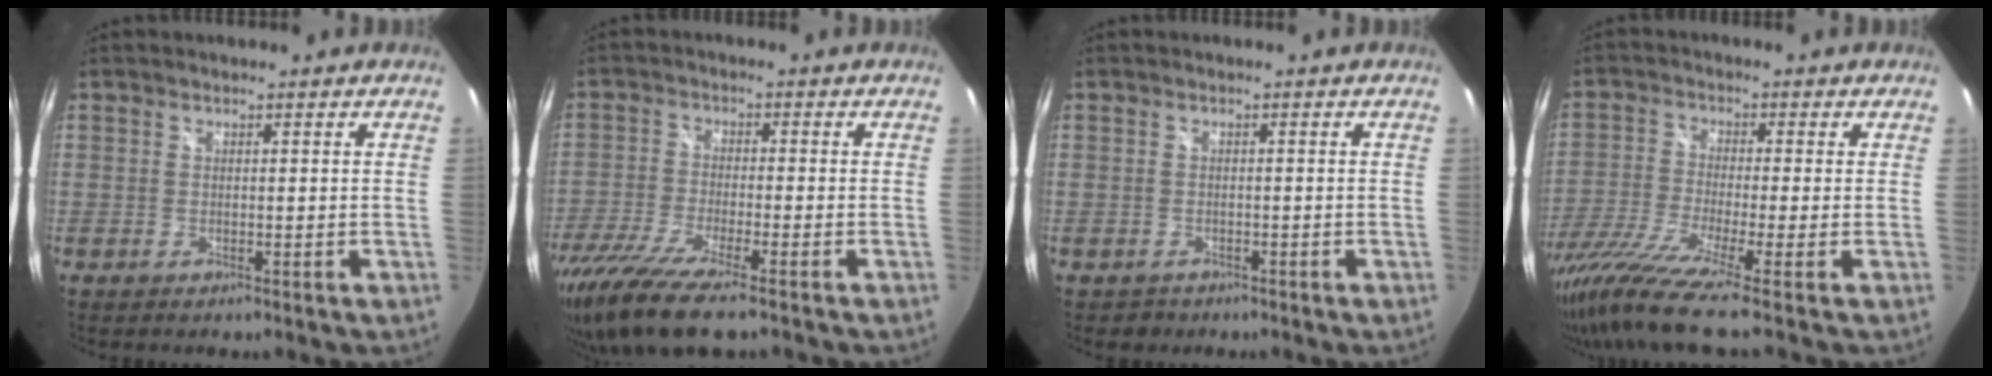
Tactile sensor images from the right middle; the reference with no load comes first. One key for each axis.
{"total": 13.2, "fx": -9.8, "fy": 2.0, "fz": 8.6, "tx": -0.189, "ty": -0.054, "tz": -0.180}
{"total": 1.8, "fx": -1.1, "fy": 1.4, "fz": 0.2, "tx": -0.009, "ty": -0.002, "tz": -0.014}
{"total": 10.5, "fx": -8.1, "fy": -1.5, "fz": 6.4, "tx": -0.140, "ty": -0.043, "tz": -0.157}